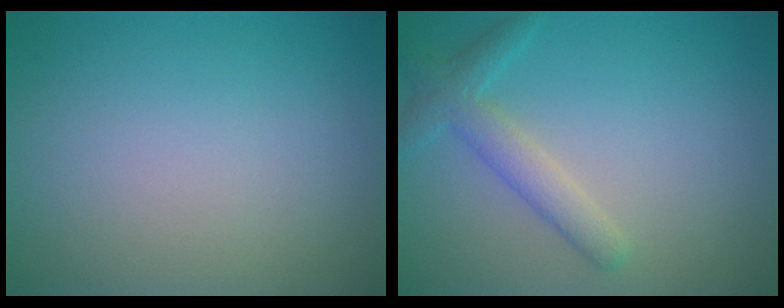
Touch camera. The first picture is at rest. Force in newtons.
{"total": 2.9, "press": 2.9, "slide": 0.1}